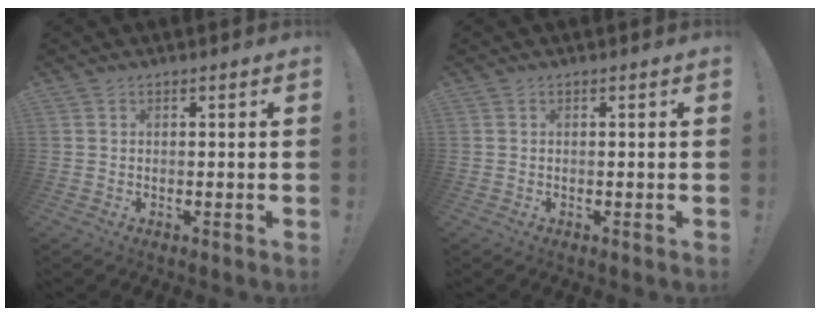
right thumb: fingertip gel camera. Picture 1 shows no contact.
{"total": 0.0}